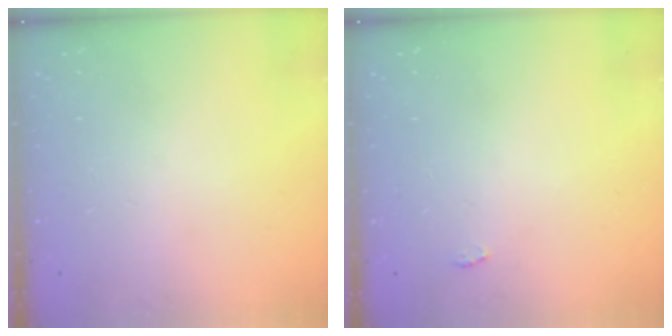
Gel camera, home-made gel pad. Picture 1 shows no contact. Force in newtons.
{"total": 2.2, "press": 2.1, "slide": 0.3}